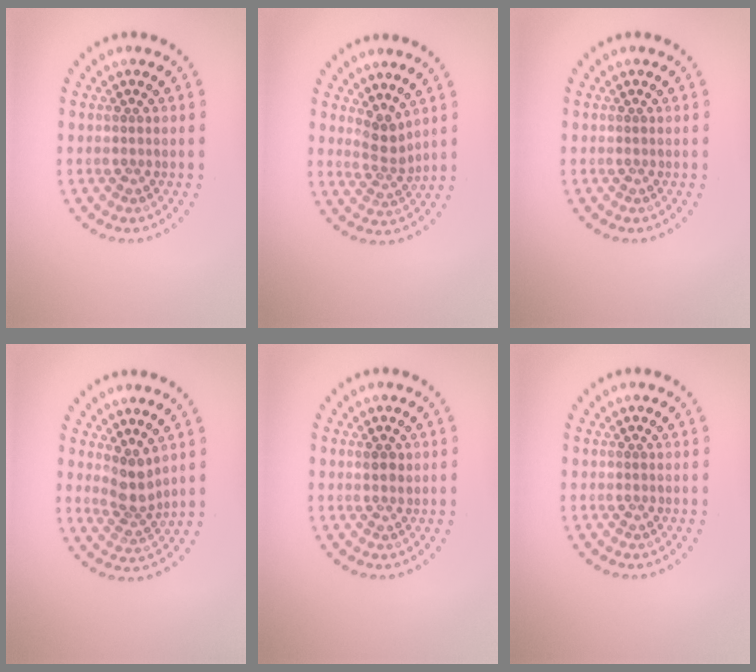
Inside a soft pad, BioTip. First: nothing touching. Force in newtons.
{"total": 2.3, "press": 1.7, "slide": 1.6}
{"total": 0.0}
{"total": 2.7, "press": 2.1, "slide": 1.6}
{"total": 1.3, "press": 1.2, "slide": 0.4}
{"total": 0.0}